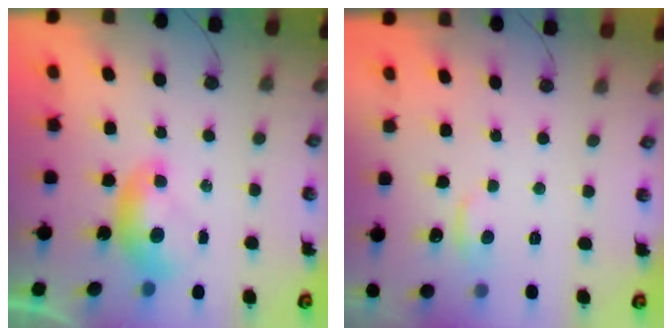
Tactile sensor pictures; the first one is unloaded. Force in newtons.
{"total": 0.9, "press": 0.8, "slide": 0.5}